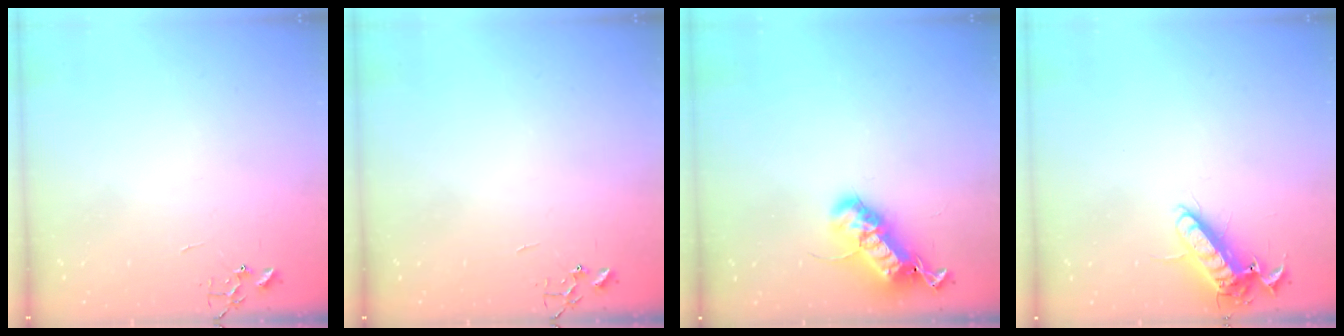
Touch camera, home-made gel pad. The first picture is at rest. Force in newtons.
{"total": 0.0}
{"total": 21.0, "press": 21.0, "slide": 0.4}
{"total": 12.7, "press": 12.5, "slide": 2.1}